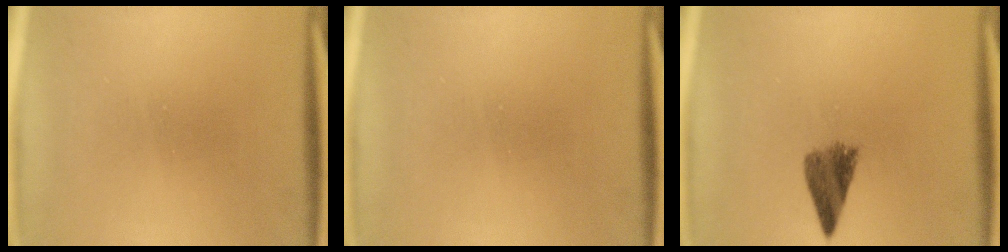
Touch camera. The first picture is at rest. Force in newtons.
{"total": 0.0}
{"total": 4.4}